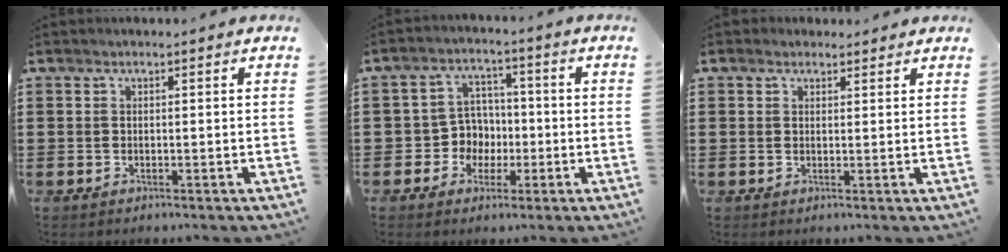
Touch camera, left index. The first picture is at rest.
{"total": 5.5, "force": [-0.9, 5.2, 1.5], "torque": [-0.047, 0.014, -0.017]}
{"total": 1.6, "force": [1.4, 0.7, 0.2], "torque": [-0.007, 0.005, 0.028]}